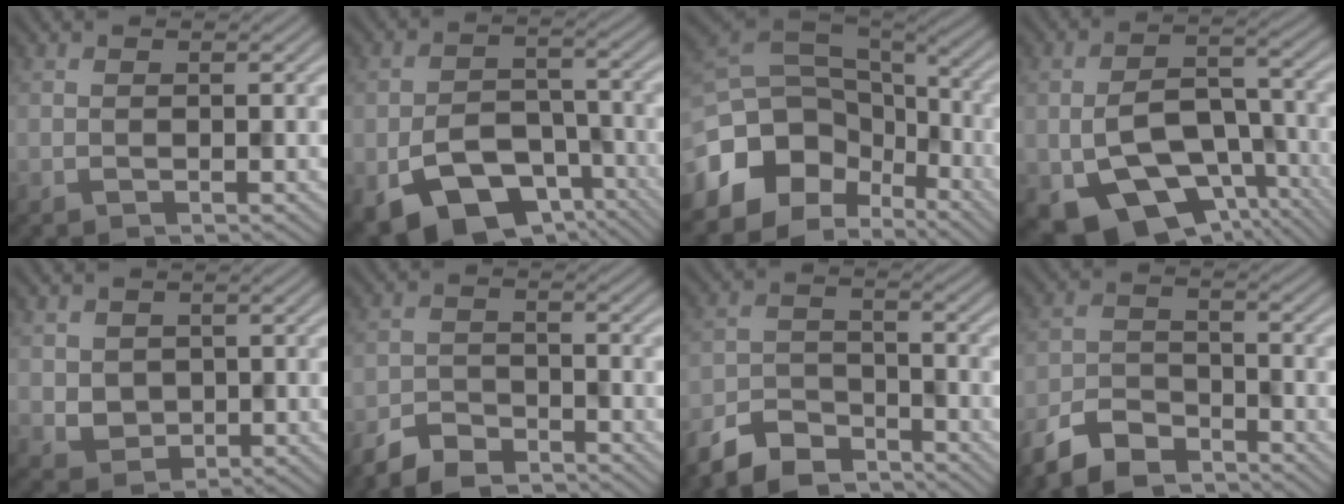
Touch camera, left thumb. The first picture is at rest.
{"total": 11.4, "force": [-6.3, 6.8, 6.7], "torque": [-0.127, -0.019, -0.103]}
{"total": 15.9, "force": [-7.2, 11.1, 8.7], "torque": [-0.233, -0.035, -0.107]}
{"total": 12.8, "force": [-5.9, 7.7, 8.3], "torque": [-0.161, -0.028, -0.093]}
{"total": 3.1, "force": [0.7, 2.7, 1.3], "torque": [-0.047, -0.008, 0.014]}
{"total": 5.0, "force": [-4.3, 1.8, 1.8], "torque": [-0.030, -0.006, -0.091]}
{"total": 7.2, "force": [-6.1, 2.8, 2.6], "torque": [-0.056, -0.010, -0.131]}
{"total": 7.6, "force": [-6.1, 3.2, 3.3], "torque": [-0.069, -0.011, -0.133]}